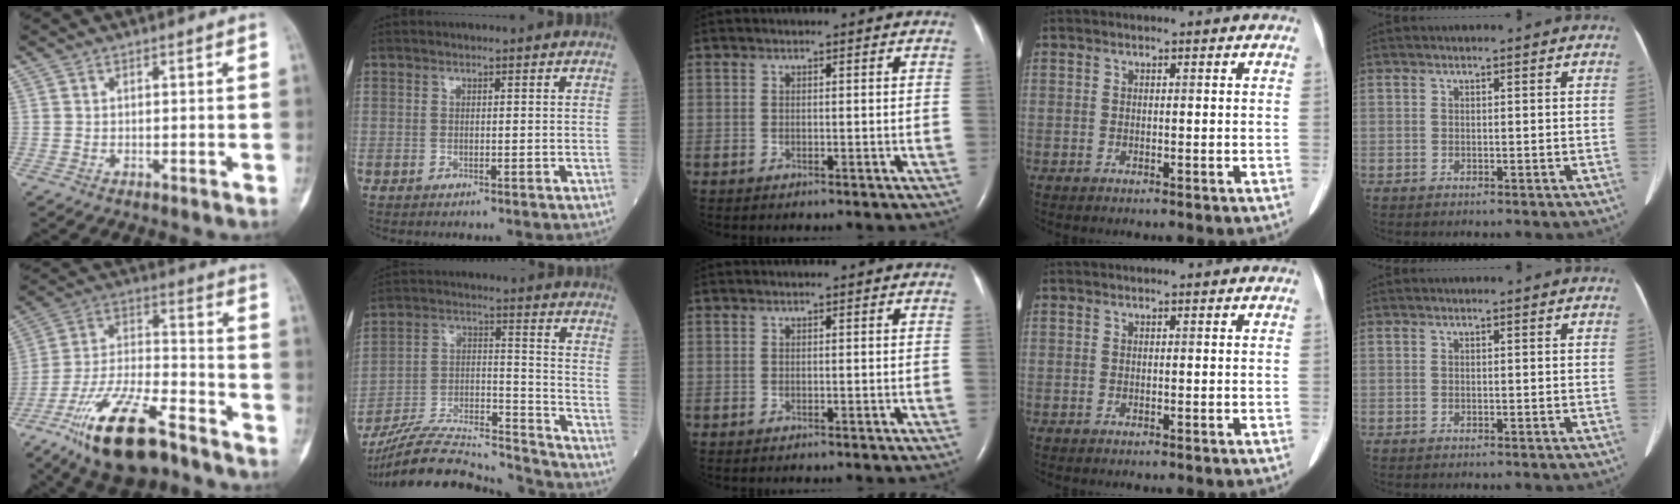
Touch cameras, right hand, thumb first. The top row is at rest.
{"thumb": {"total": 20.2, "force": [-13.1, 7.2, 13.6], "torque": [-0.267, 0.068, -0.235]}, "index": {"total": 21.7, "force": [-20.6, 1.4, 6.6], "torque": [-0.141, 0.005, -0.335]}}